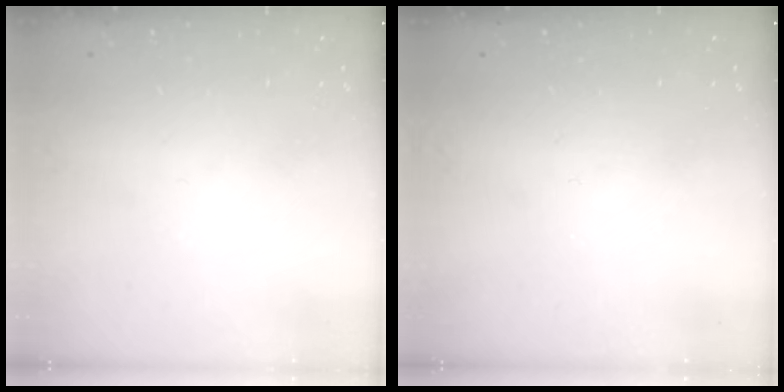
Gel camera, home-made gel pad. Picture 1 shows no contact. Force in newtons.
{"total": 0.0}